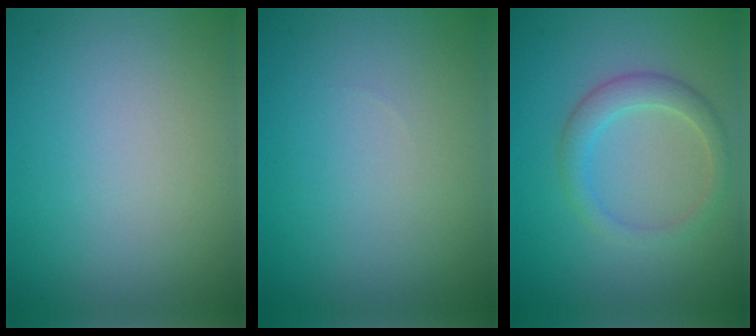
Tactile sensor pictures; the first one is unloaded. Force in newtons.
{"total": 0.0}
{"total": 2.7, "press": 2.7, "slide": 0.1}